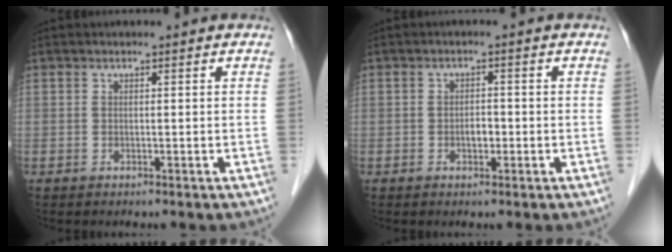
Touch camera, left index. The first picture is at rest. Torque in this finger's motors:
{"motor_torque": [0.14, 0.10, 0.02, 0.02]}